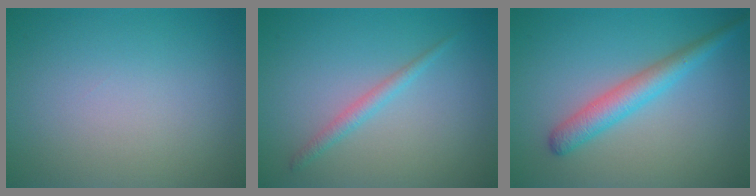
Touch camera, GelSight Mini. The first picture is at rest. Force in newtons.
{"total": 1.4, "press": 1.4, "slide": 0.1}
{"total": 3.4, "press": 3.4, "slide": 0.1}